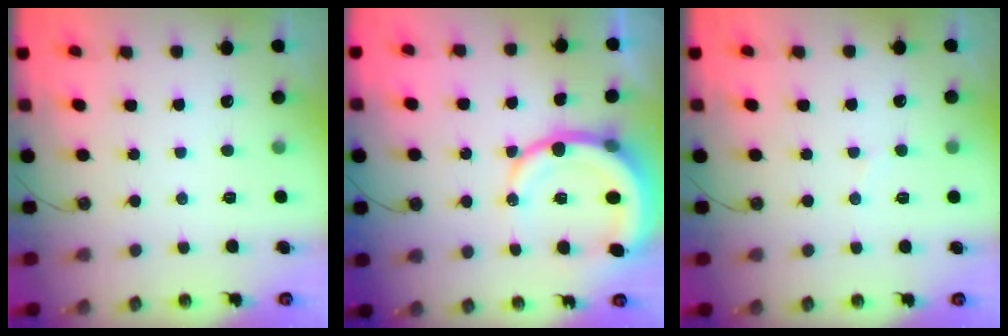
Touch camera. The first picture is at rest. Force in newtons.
{"total": 13.0, "press": 12.8, "slide": 2.5}
{"total": 3.7, "press": 3.6, "slide": 0.3}